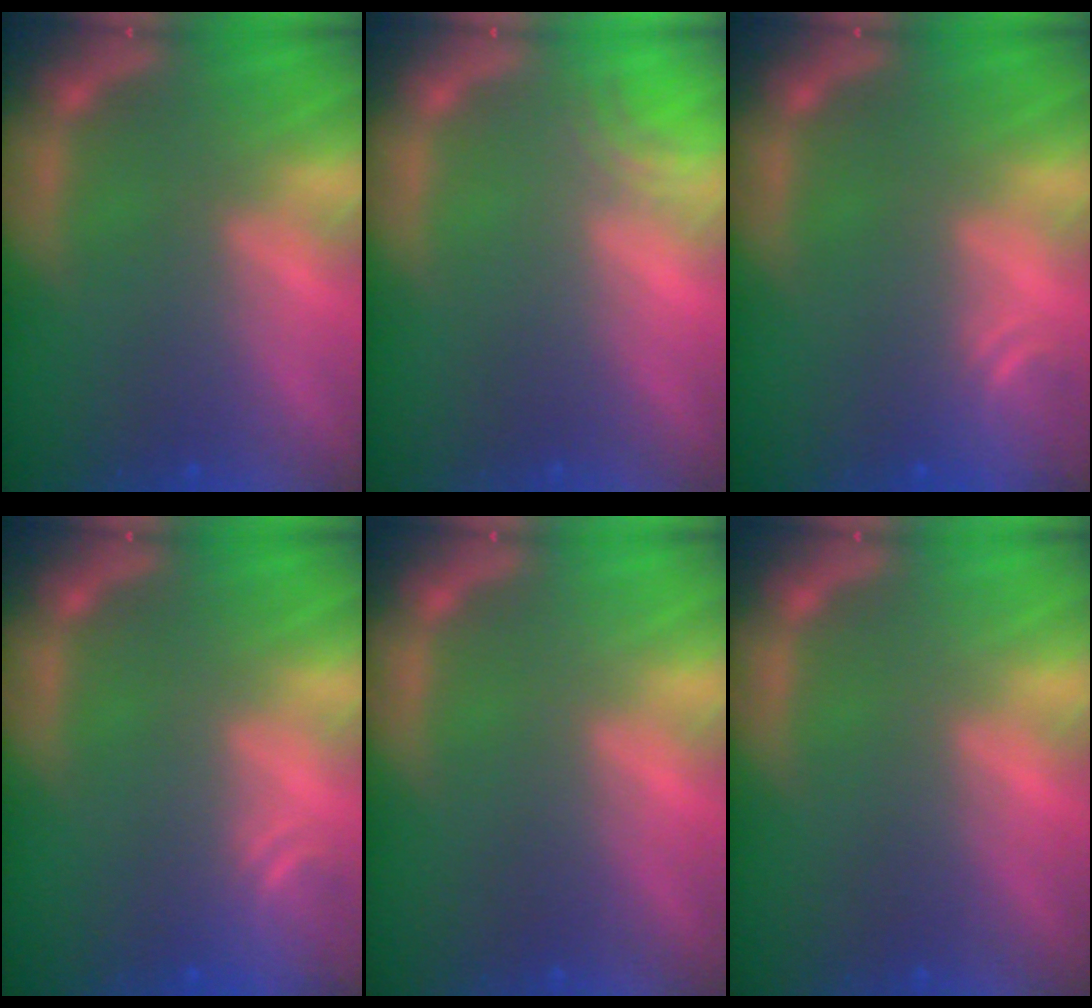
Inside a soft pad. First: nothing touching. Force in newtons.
{"total": 1.5}
{"total": 2.4}
{"total": 2.4}
{"total": 0.0}
{"total": 0.0}